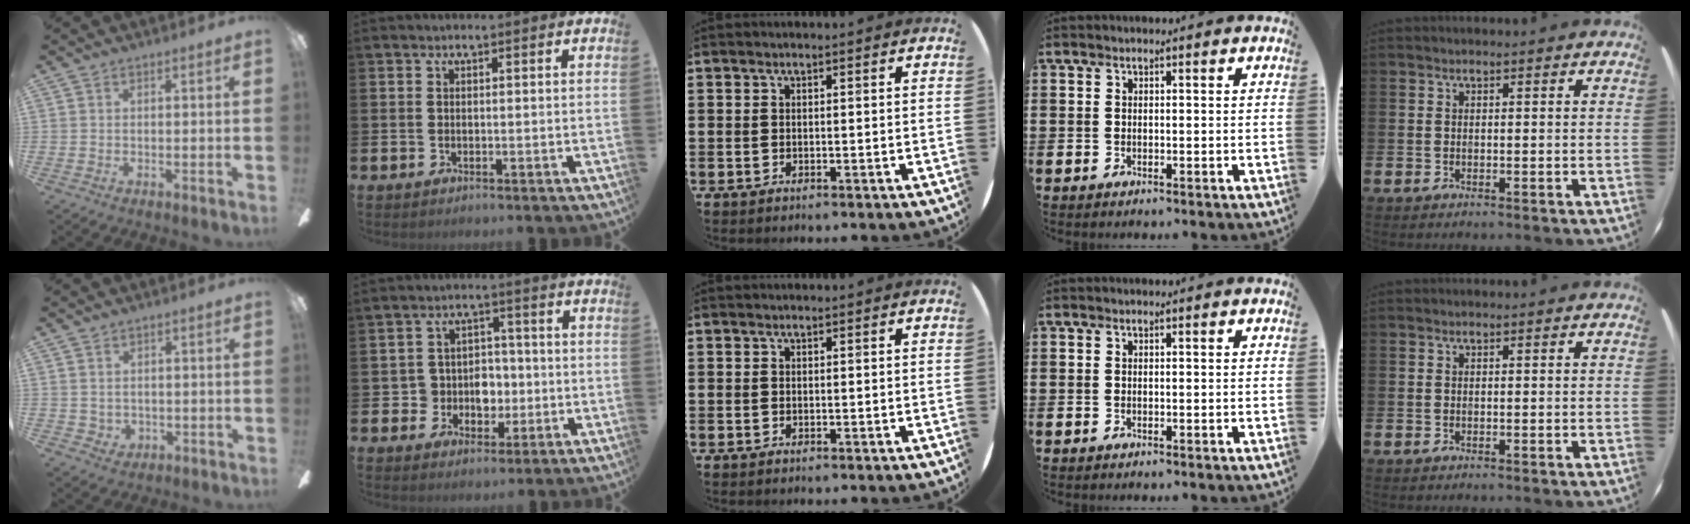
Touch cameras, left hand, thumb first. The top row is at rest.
{"thumb": {"total": 2.1, "force": [0.8, 1.9, 0.5], "torque": [-0.012, -0.001, 0.014]}, "index": {"total": 5.1, "force": [-0.9, 4.9, 1.2], "torque": [-0.027, 0.005, -0.024]}}